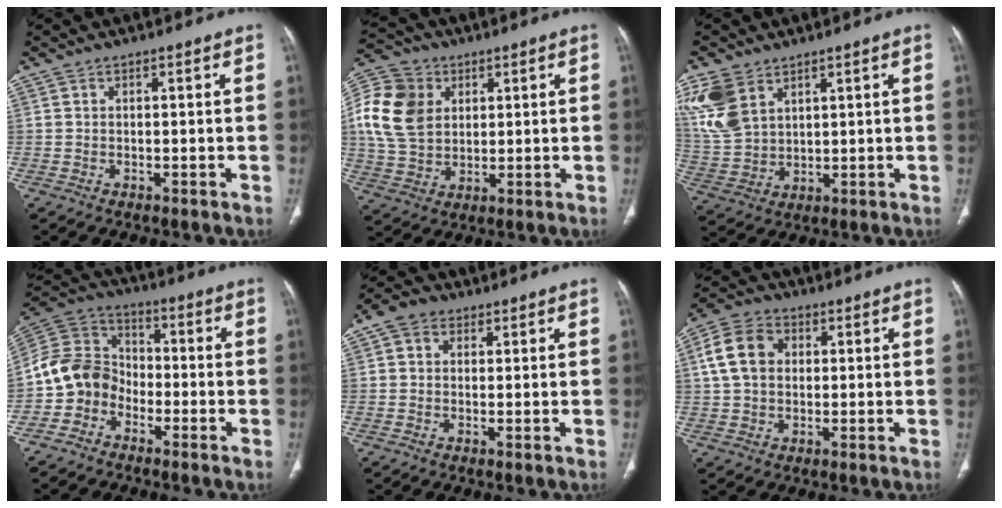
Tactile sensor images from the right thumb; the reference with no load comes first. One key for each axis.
{"total": 14.9, "fx": 3.8, "fy": 11.5, "fz": 8.6, "tx": -0.158, "ty": 0.001, "tz": 0.070}
{"total": 11.2, "fx": 6.0, "fy": 7.1, "fz": 6.3, "tx": -0.136, "ty": -0.013, "tz": 0.138}
{"total": 10.8, "fx": -4.3, "fy": 8.9, "fz": 4.4, "tx": -0.068, "ty": 0.059, "tz": -0.097}
{"total": 4.4, "fx": 1.5, "fy": 3.6, "fz": 1.9, "tx": -0.020, "ty": 0.006, "tz": 0.023}
{"total": 10.0, "fx": 2.1, "fy": 7.5, "fz": 6.3, "tx": -0.109, "ty": 0.017, "tz": 0.034}